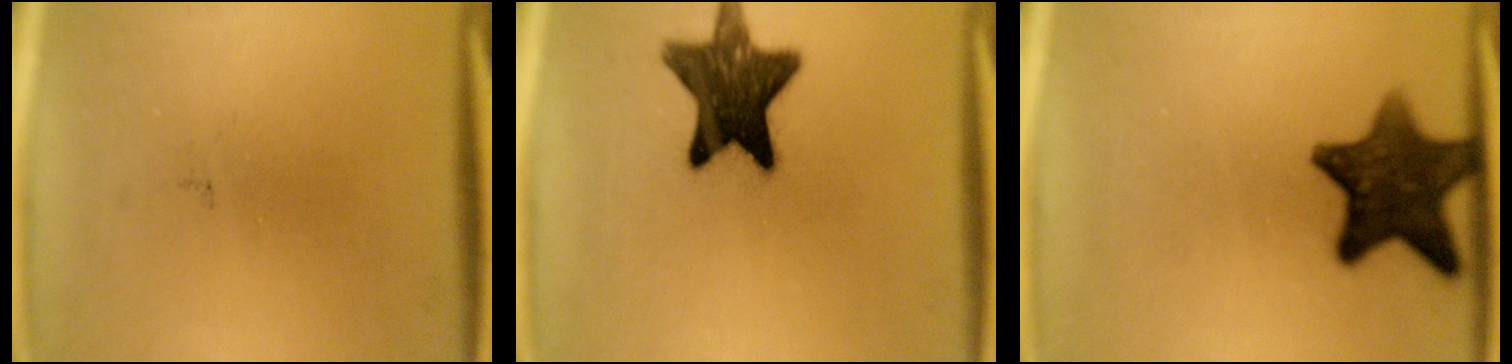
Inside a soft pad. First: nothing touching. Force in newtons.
{"total": 13.3}
{"total": 12.0}